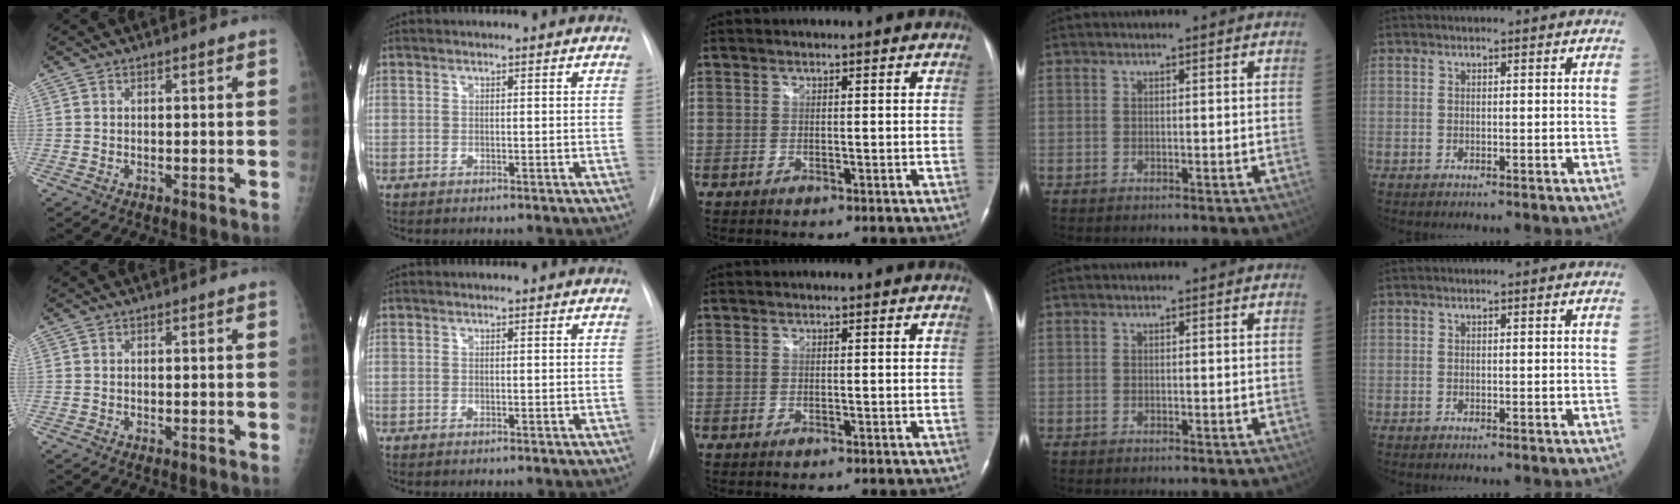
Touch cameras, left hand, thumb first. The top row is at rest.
{}